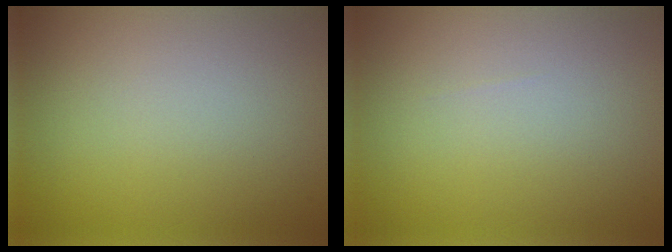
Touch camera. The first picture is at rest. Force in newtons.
{"total": 0.0}